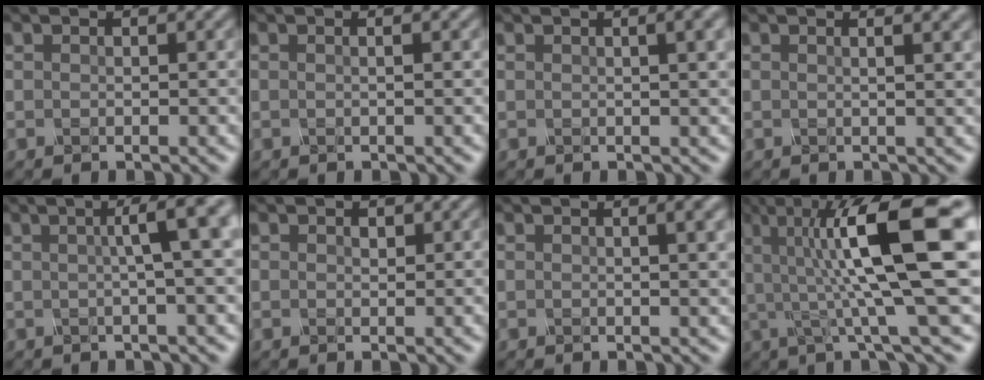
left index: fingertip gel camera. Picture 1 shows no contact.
{"total": 1.4, "force": [0.4, 0.7, 1.2], "torque": [-0.007, -0.001, -0.015]}
{"total": 5.7, "force": [2.4, 2.6, 4.5], "torque": [-0.035, 0.029, 0.008]}
{"total": 5.0, "force": [2.6, 2.2, 3.7], "torque": [-0.016, 0.039, -0.006]}
{"total": 6.0, "force": [1.1, 1.5, 5.7], "torque": [-0.057, 0.017, 0.008]}
{"total": 0.7, "force": [0.3, 0.5, 0.4], "torque": [-0.010, -0.003, 0.005]}
{"total": 4.6, "force": [2.0, 1.9, 3.6], "torque": [-0.030, 0.019, 0.009]}
{"total": 12.9, "force": [2.0, 3.0, 12.4], "torque": [-0.209, 0.006, 0.028]}